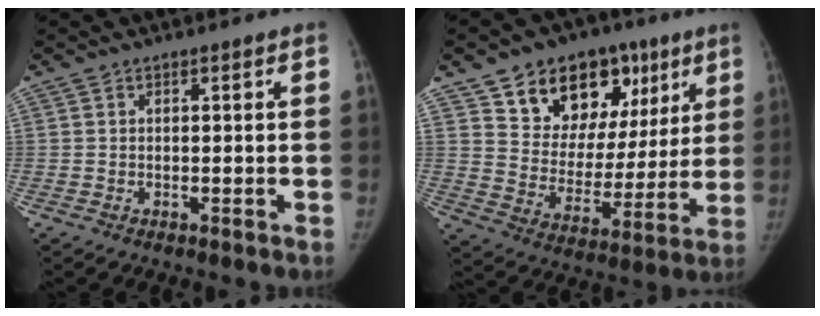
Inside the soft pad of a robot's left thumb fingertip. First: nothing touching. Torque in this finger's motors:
{"motor_torque": [0.23, 0.27, 0.32, -0.05, 0.06]}